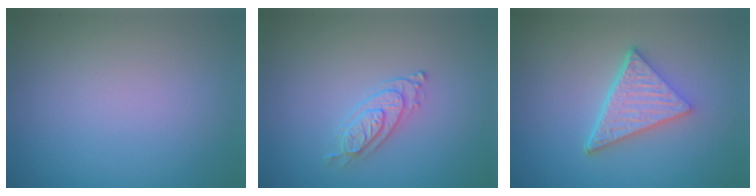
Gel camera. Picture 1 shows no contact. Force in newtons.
{"total": 2.2, "press": 2.0, "slide": 0.7}
{"total": 5.2, "press": 3.9, "slide": 3.5}